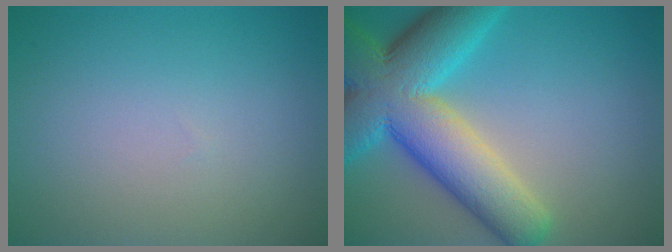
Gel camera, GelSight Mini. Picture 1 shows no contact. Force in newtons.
{"total": 12.0, "press": 11.9, "slide": 0.7}